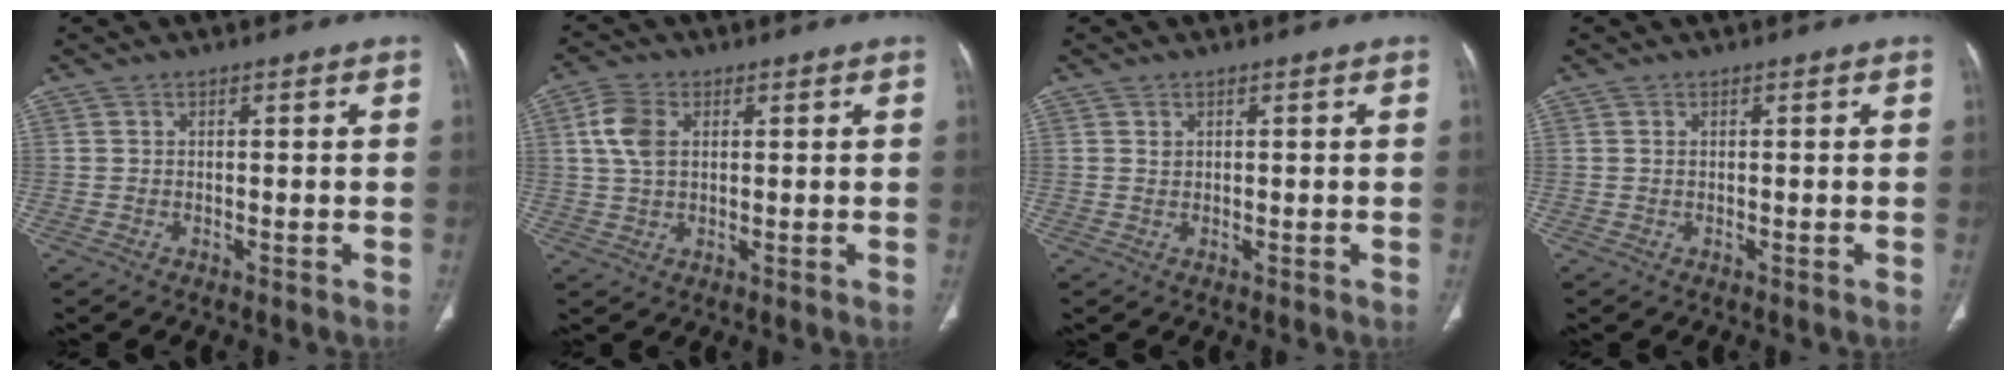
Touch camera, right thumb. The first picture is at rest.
{"total": 6.4, "force": [1.6, 4.2, 4.6], "torque": [-0.096, 0.006, 0.031]}
{"total": 0.8, "force": [0.4, 0.6, 0.4], "torque": [-0.003, -0.002, 0.009]}
{"total": 0.0}